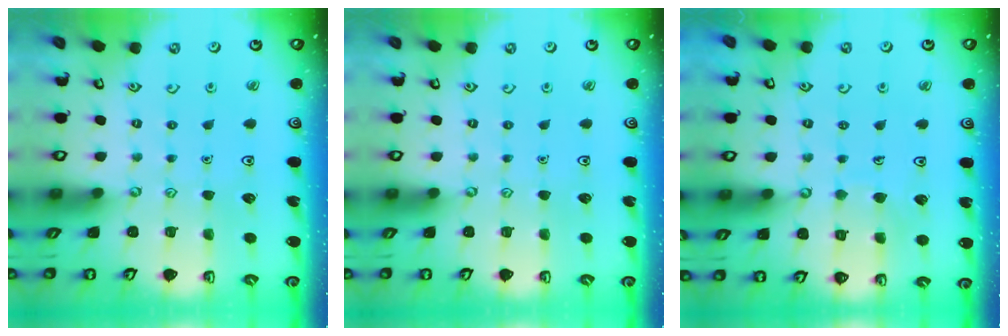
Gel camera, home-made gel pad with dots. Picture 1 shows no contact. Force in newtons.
{"total": 0.0}
{"total": 5.9, "press": 5.9, "slide": 0.2}